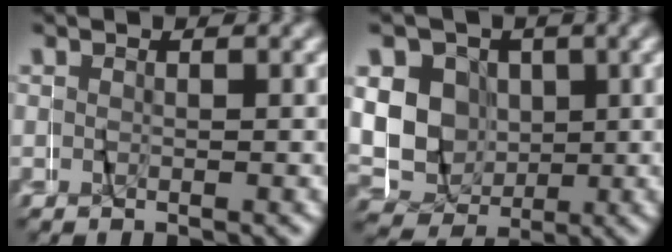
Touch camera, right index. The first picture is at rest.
{"total": 12.7, "force": [1.8, 11.5, 5.1], "torque": [-0.120, -0.007, 0.022]}